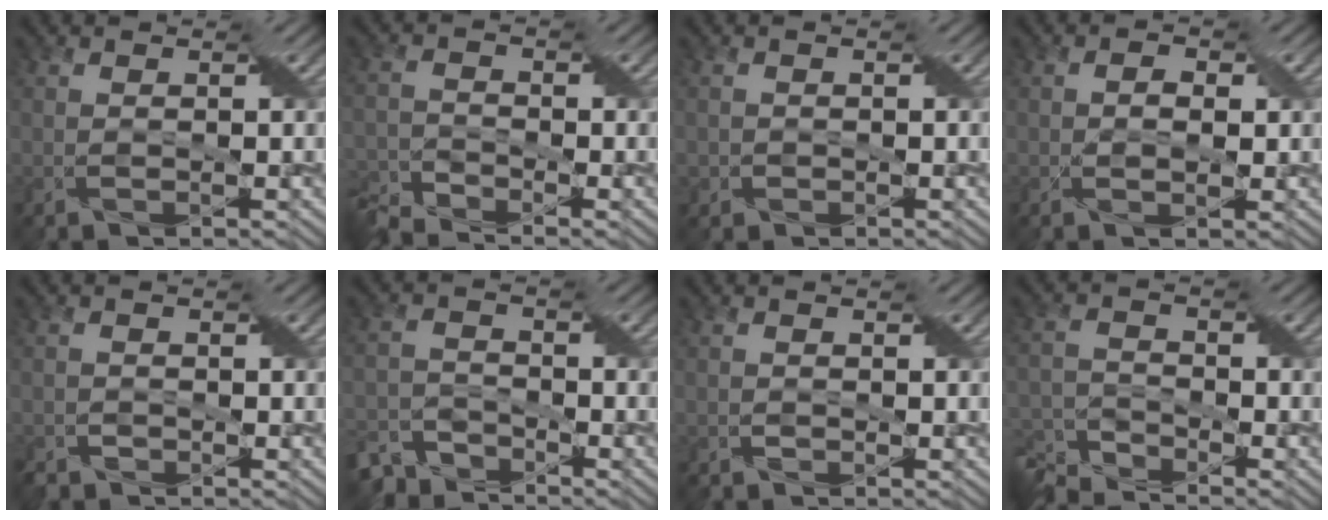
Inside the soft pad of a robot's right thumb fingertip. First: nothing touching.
{"total": 5.0, "force": [-4.5, 1.2, 1.9], "torque": [-0.045, -0.012, -0.099]}
{"total": 1.1, "force": [-0.3, 1.1, 0.0], "torque": [0.001, -0.002, -0.008]}
{"total": 2.3, "force": [0.1, 1.3, 1.9], "torque": [-0.031, -0.003, 0.002]}
{"total": 1.5, "force": [-1.3, 0.8, 0.2], "torque": [-0.007, -0.002, -0.031]}
{"total": 5.9, "force": [-4.9, 2.7, 2.0], "torque": [-0.045, -0.008, -0.108]}
{"total": 0.7, "force": [-0.5, 0.4, 0.0], "torque": [-0.002, 0.000, -0.010]}
{"total": 5.8, "force": [-5.2, 1.6, 2.0], "torque": [-0.047, -0.009, -0.115]}